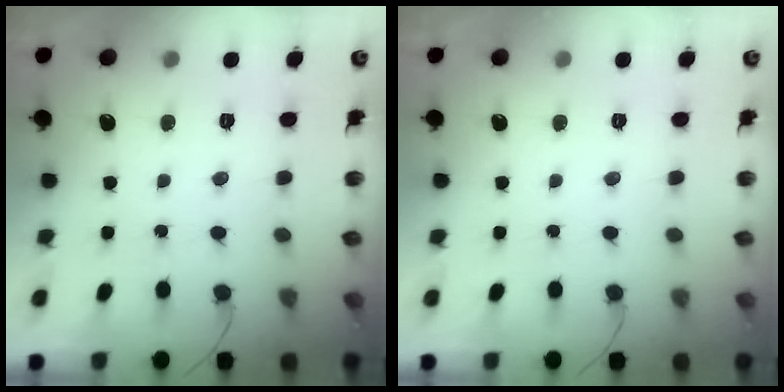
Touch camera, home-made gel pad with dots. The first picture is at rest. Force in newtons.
{"total": 0.0}